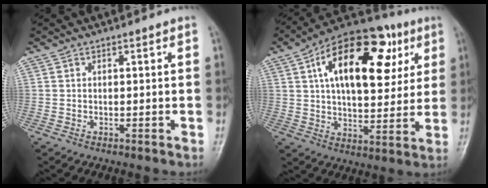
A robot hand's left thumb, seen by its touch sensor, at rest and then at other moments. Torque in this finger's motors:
{"motor_torque": [0.61, 1.00, 1.71, -1.06, 0.22]}